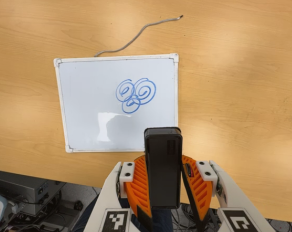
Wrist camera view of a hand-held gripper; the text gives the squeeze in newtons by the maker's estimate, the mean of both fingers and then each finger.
{"total": 6.9, "left": 6.3, "right": 7.5}